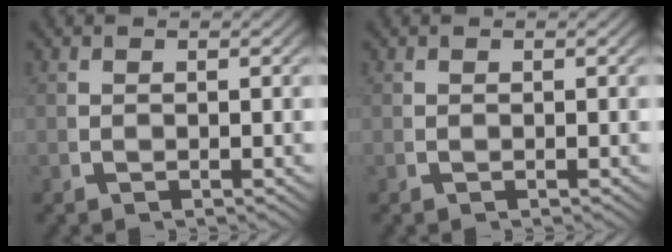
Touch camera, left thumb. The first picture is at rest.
{"total": 0.0}